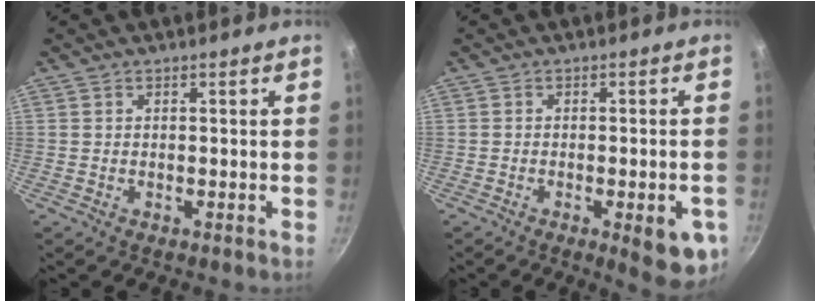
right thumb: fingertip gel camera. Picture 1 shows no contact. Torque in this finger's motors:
{"motor_torque": [1.39, 0.94, 0.96, 0.13, 0.16]}